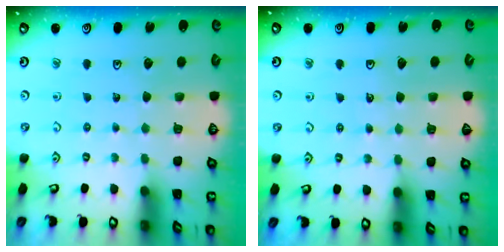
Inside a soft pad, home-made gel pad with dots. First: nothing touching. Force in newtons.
{"total": 2.4, "press": 2.4, "slide": 0.2}